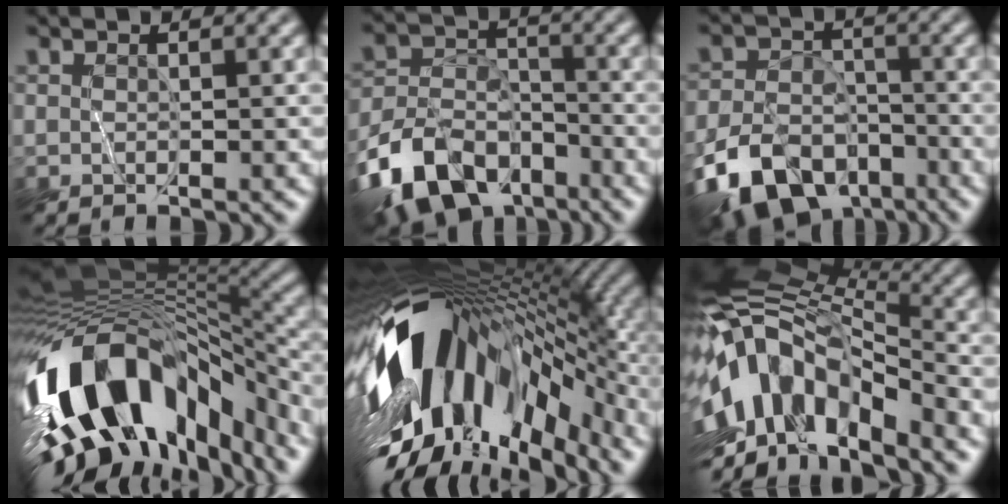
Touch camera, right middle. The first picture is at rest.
{"total": 9.4, "force": [-6.8, 5.0, 4.1], "torque": [-0.072, -0.005, -0.134]}
{"total": 10.1, "force": [-6.7, 5.8, 4.9], "torque": [-0.096, -0.020, -0.125]}
{"total": 14.9, "force": [-6.2, 7.7, 11.1], "torque": [-0.200, -0.002, -0.094]}
{"total": 16.8, "force": [-4.2, 8.1, 14.2], "torque": [-0.254, -0.003, -0.076]}
{"total": 12.6, "force": [-3.9, 6.4, 10.1], "torque": [-0.185, 0.022, -0.084]}